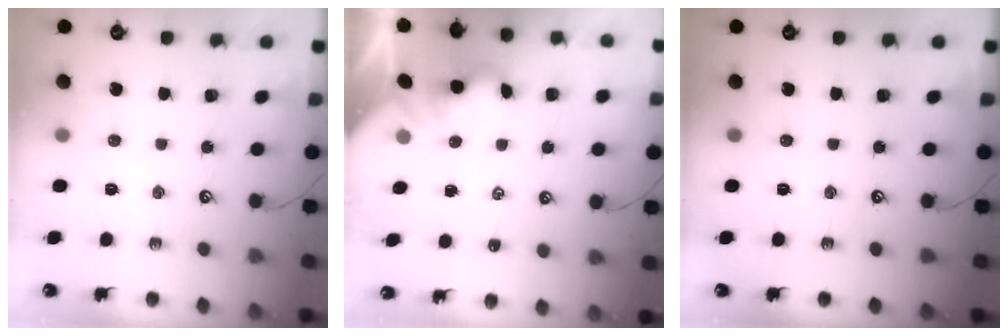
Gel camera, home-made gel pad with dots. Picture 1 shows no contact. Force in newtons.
{"total": 2.3, "press": 2.3, "slide": 0.2}
{"total": 0.0}